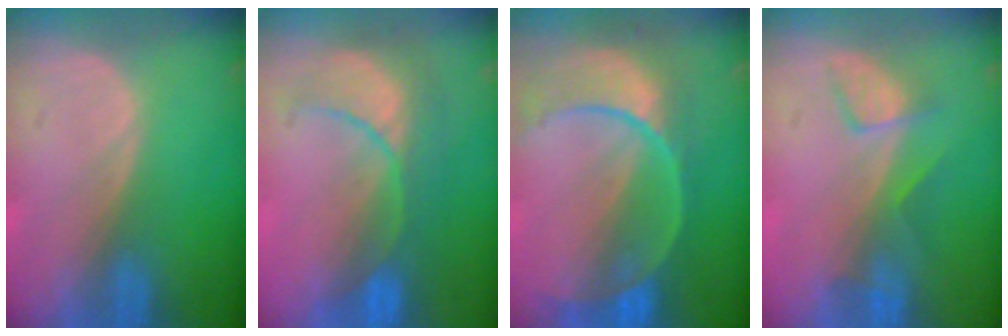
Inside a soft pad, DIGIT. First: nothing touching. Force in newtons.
{"total": 8.4, "press": 8.3, "slide": 1.3}
{"total": 10.8, "press": 9.3, "slide": 5.6}
{"total": 3.9, "press": 3.7, "slide": 1.4}